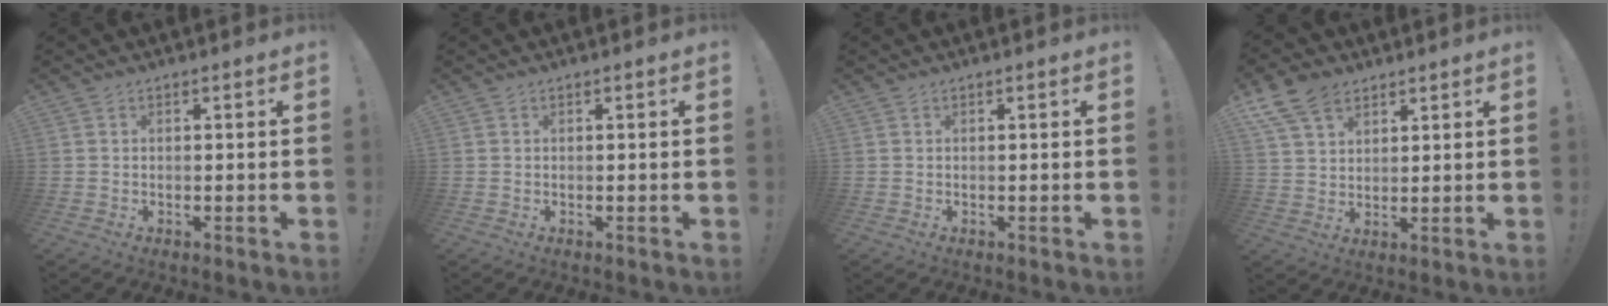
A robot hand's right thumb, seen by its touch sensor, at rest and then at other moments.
{"total": 0.0}
{"total": 0.0}
{"total": 10.1, "force": [6.4, 6.2, 4.6], "torque": [-0.081, -0.027, 0.128]}